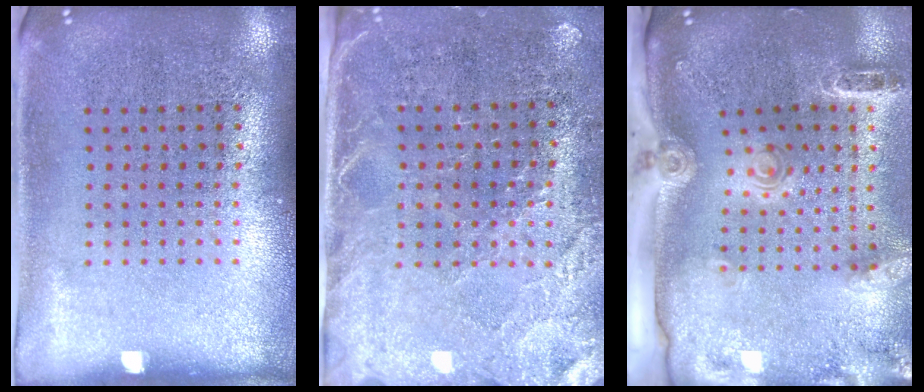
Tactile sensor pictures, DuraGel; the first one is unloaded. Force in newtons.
{"total": 3.1, "press": 2.8, "slide": 1.5}
{"total": 2.9, "press": 2.0, "slide": 2.0}